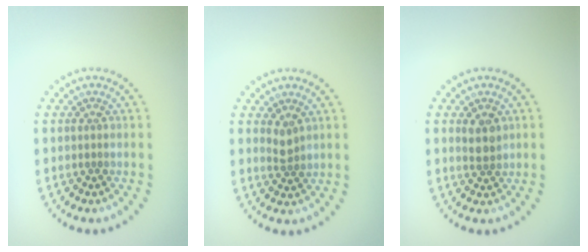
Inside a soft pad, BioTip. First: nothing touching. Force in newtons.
{"total": 1.4, "press": 1.1, "slide": 0.9}
{"total": 1.9, "press": 1.8, "slide": 0.7}